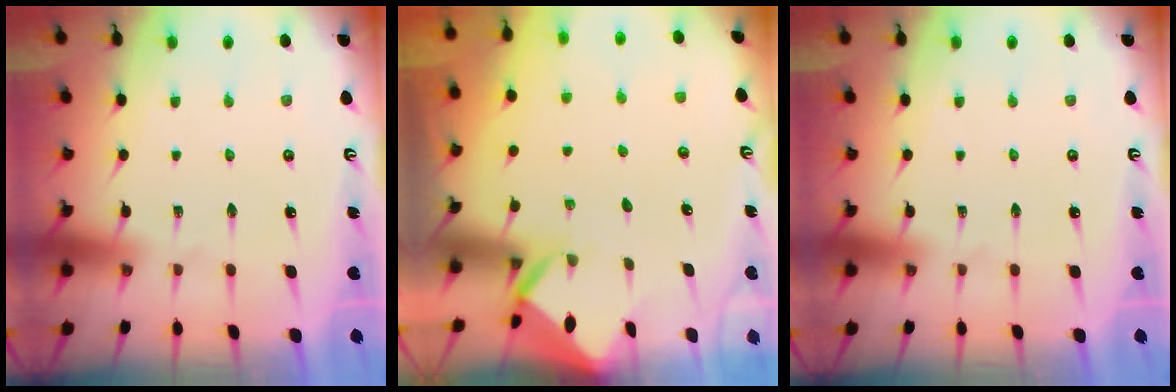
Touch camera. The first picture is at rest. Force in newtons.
{"total": 3.3, "press": 3.3, "slide": 0.2}
{"total": 0.0}